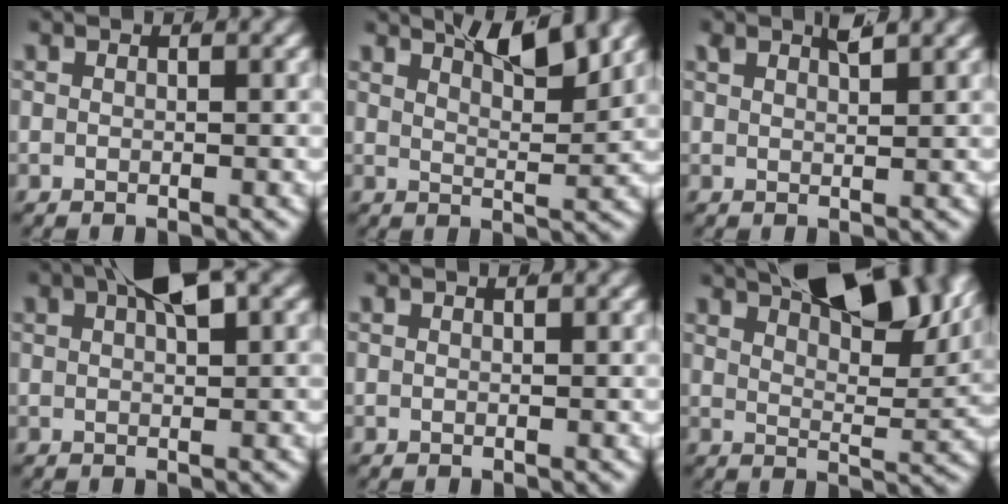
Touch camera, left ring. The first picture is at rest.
{"total": 6.2, "force": [4.7, 1.3, 3.9], "torque": [-0.054, -0.002, 0.079]}
{"total": 1.6, "force": [1.3, -0.5, 0.7], "torque": [-0.007, -0.002, 0.029]}
{"total": 4.1, "force": [2.2, 1.1, 3.3], "torque": [-0.049, 0.003, 0.037]}
{"total": 0.0}
{"total": 12.6, "force": [8.3, 4.5, 8.3], "torque": [-0.102, 0.020, 0.117]}